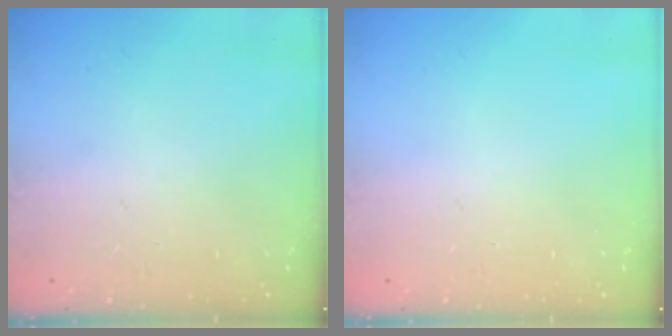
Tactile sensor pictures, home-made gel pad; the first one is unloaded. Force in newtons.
{"total": 0.0}